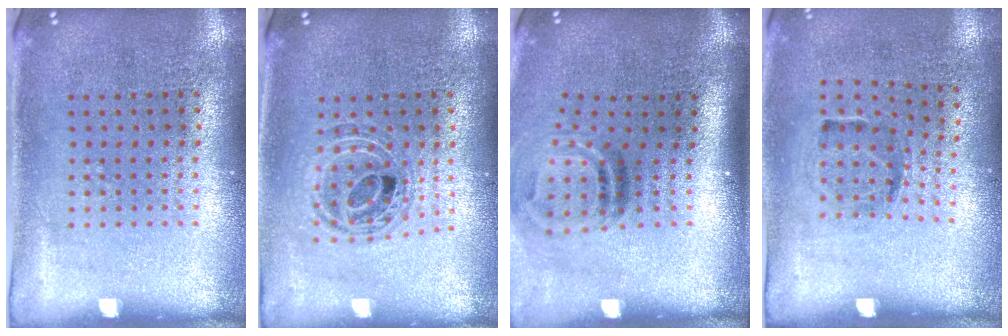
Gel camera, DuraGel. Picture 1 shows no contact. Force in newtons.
{"total": 0.9, "press": 0.9, "slide": 0.2}
{"total": 2.0, "press": 1.2, "slide": 1.6}
{"total": 1.1, "press": 0.8, "slide": 0.8}